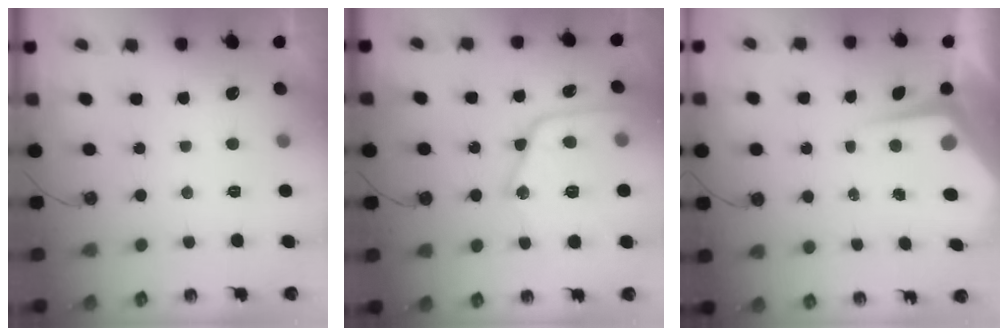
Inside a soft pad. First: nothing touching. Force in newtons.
{"total": 19.9, "press": 19.9, "slide": 1.5}
{"total": 7.0, "press": 7.0, "slide": 0.6}